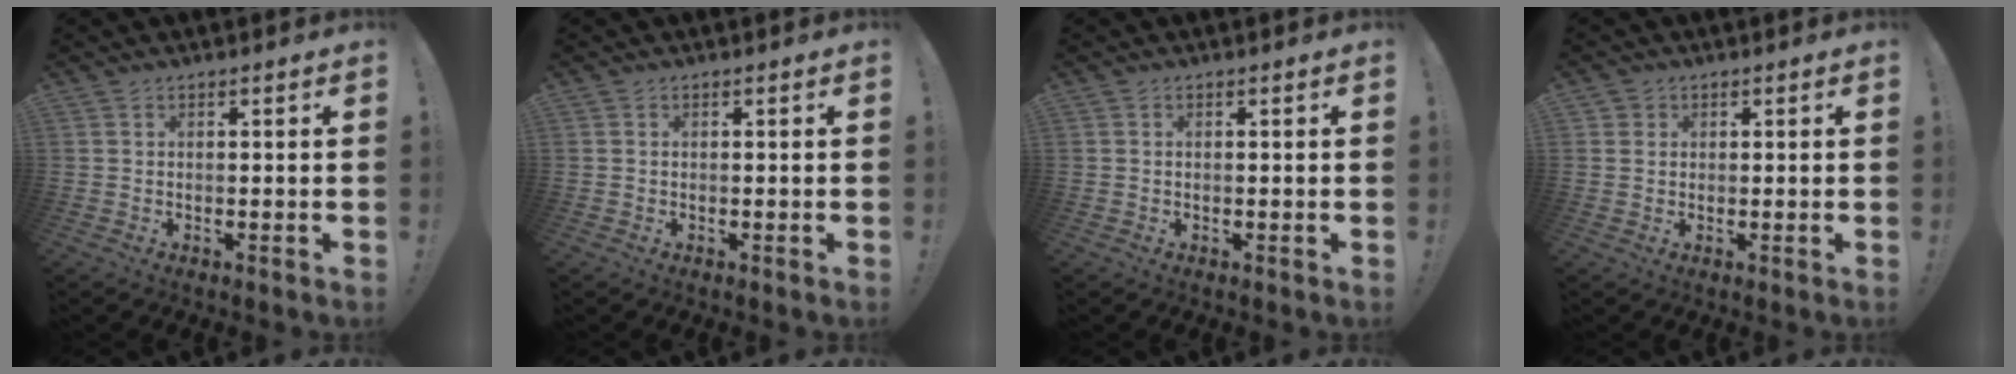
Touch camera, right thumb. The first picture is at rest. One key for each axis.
{"total": 0.0}
{"total": 0.0}
{"total": 1.8, "fx": 0.5, "fy": 1.7, "fz": 0.3, "tx": -0.005, "ty": 0.003, "tz": 0.009}